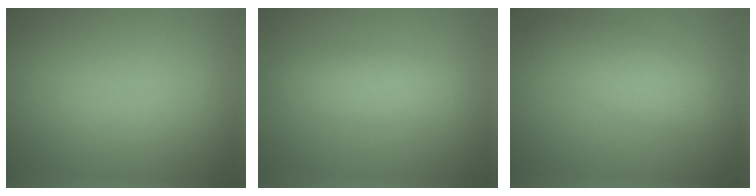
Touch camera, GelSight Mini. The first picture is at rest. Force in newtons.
{"total": 2.9, "press": 2.9, "slide": 0.1}
{"total": 3.7, "press": 3.7, "slide": 0.1}